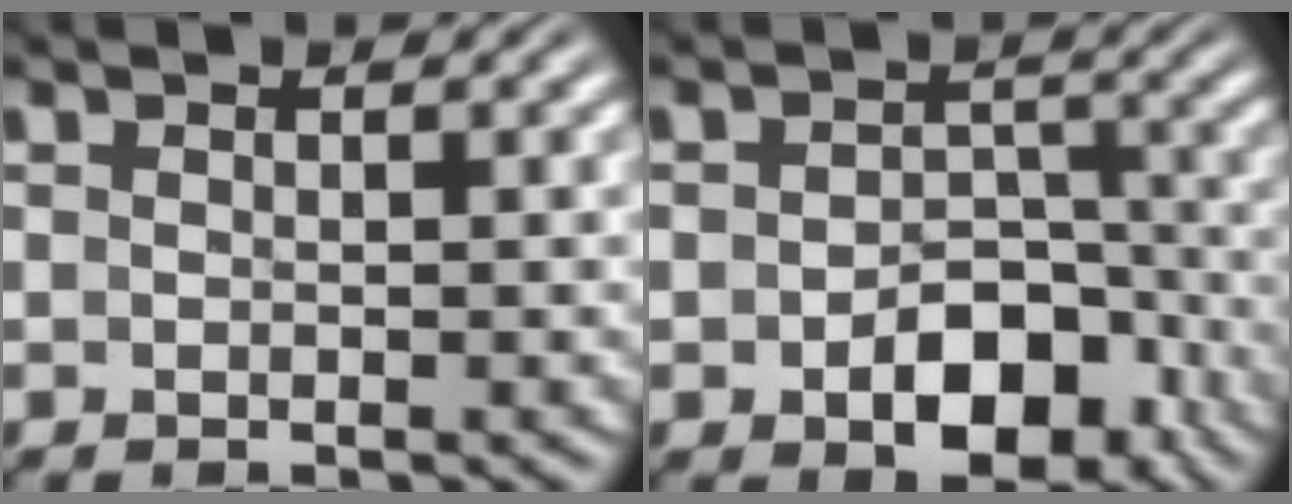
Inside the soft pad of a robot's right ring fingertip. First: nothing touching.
{"total": 5.2, "force": [-2.6, 3.2, 3.1], "torque": [-0.027, -0.017, -0.031]}